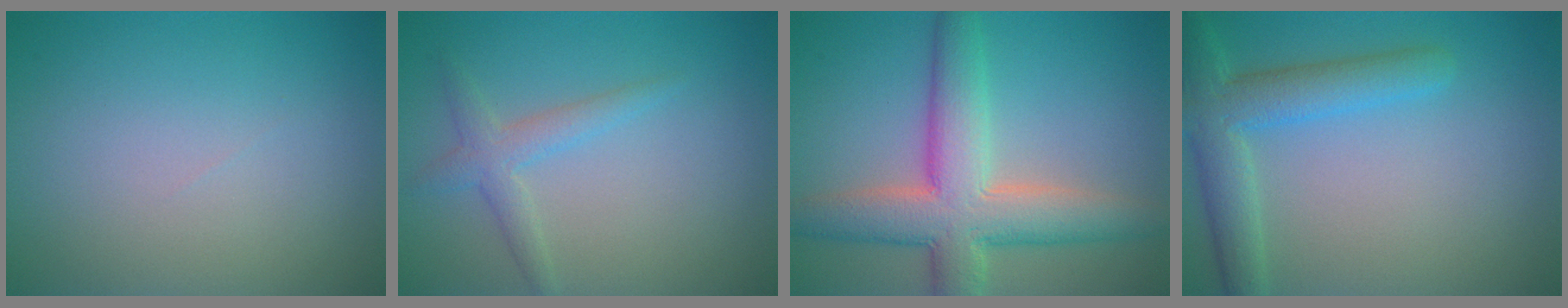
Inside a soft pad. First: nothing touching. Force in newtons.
{"total": 2.2, "press": 2.2, "slide": 0.1}
{"total": 8.1, "press": 8.0, "slide": 0.7}
{"total": 5.3, "press": 5.2, "slide": 0.4}